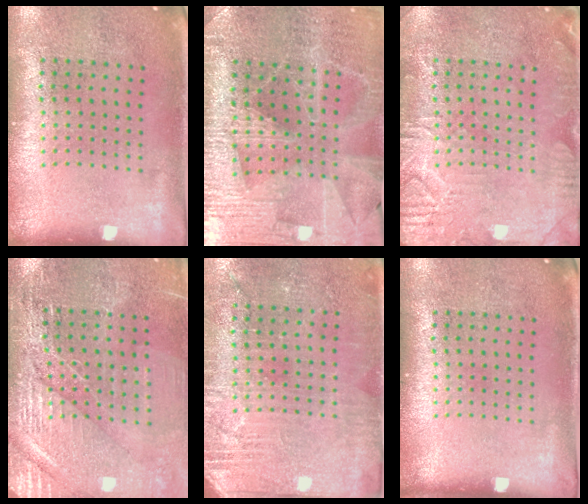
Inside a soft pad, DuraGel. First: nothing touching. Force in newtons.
{"total": 3.2, "press": 3.2, "slide": 0.5}
{"total": 3.5, "press": 3.5, "slide": 0.4}
{"total": 3.2, "press": 3.2, "slide": 0.2}
{"total": 2.8, "press": 2.7, "slide": 0.6}
{"total": 0.0}